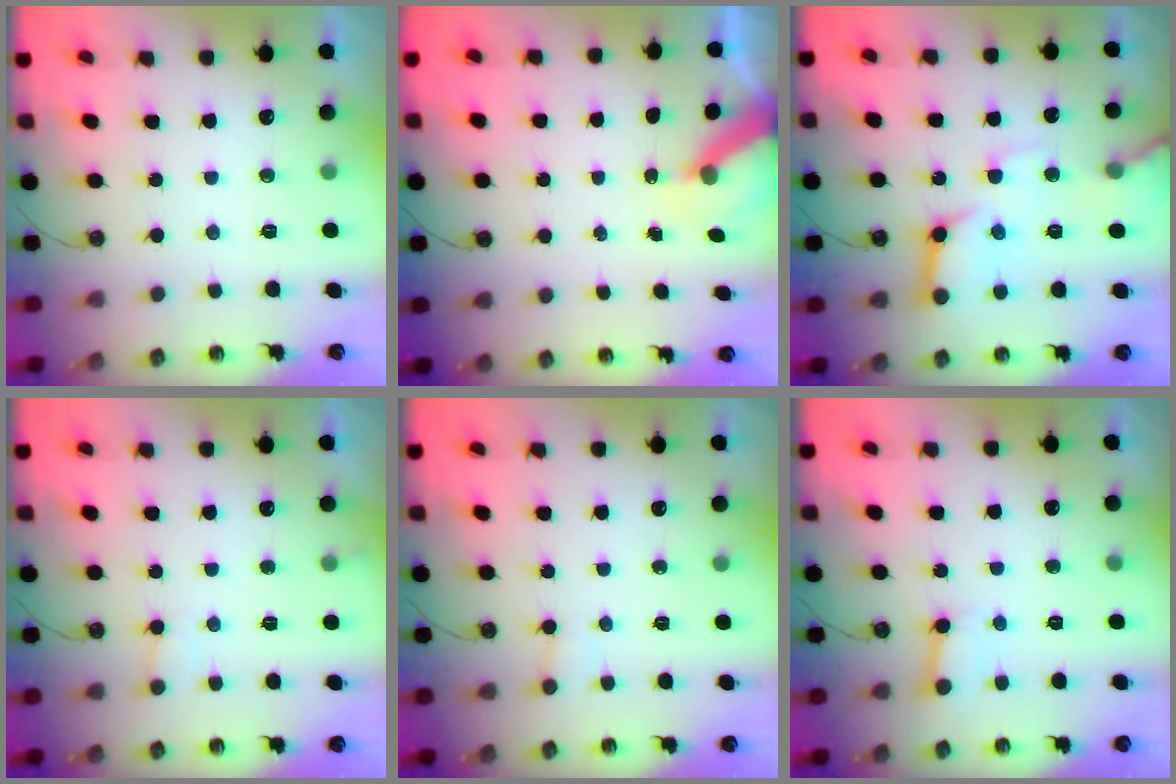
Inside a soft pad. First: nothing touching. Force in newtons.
{"total": 5.7, "press": 5.7, "slide": 0.7}
{"total": 14.4, "press": 14.3, "slide": 1.7}
{"total": 6.3, "press": 6.3, "slide": 0.3}
{"total": 5.4, "press": 5.4, "slide": 0.5}
{"total": 3.0, "press": 3.0, "slide": 0.3}